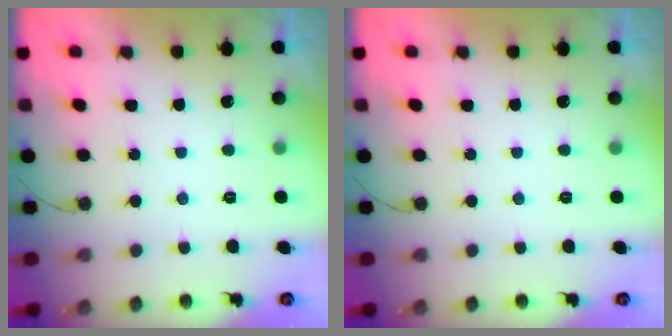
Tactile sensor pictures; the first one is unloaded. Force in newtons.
{"total": 0.0}